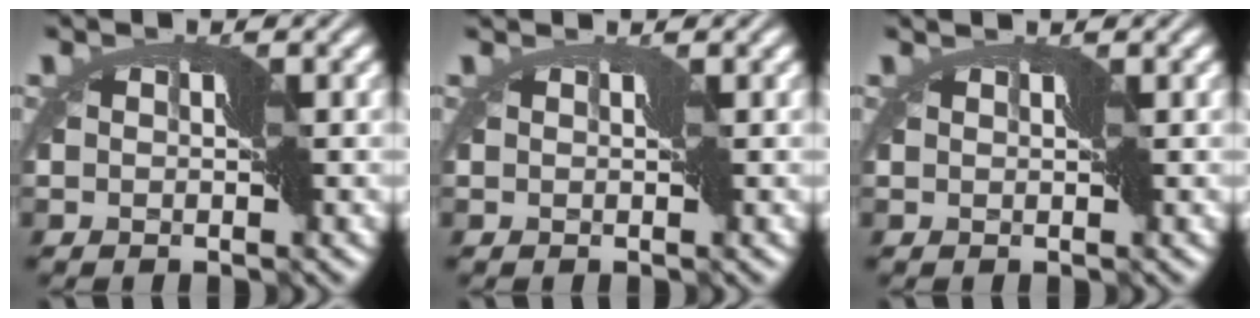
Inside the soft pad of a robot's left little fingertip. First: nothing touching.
{"total": 1.0, "force": [0.5, 0.7, 0.5], "torque": [-0.010, 0.012, 0.014]}
{"total": 1.1, "force": [0.7, 0.5, 0.7], "torque": [-0.014, 0.015, 0.015]}